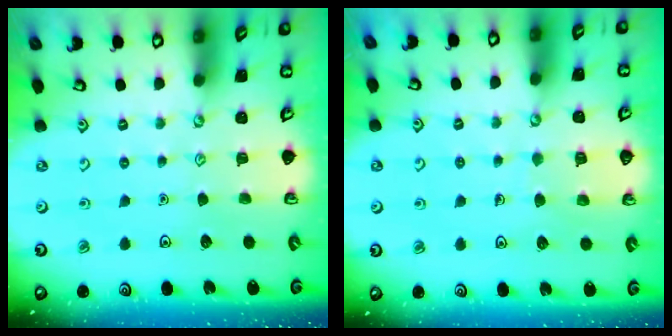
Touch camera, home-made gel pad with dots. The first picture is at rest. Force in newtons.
{"total": 5.4, "press": 5.4, "slide": 0.4}